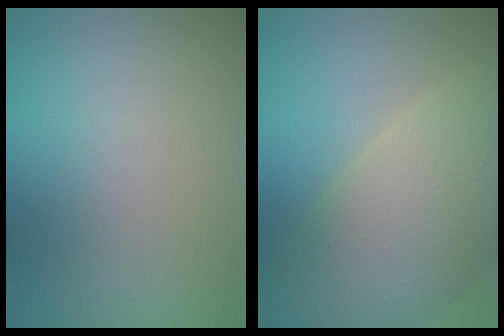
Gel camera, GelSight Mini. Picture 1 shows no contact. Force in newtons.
{"total": 10.7, "press": 10.7, "slide": 1.0}